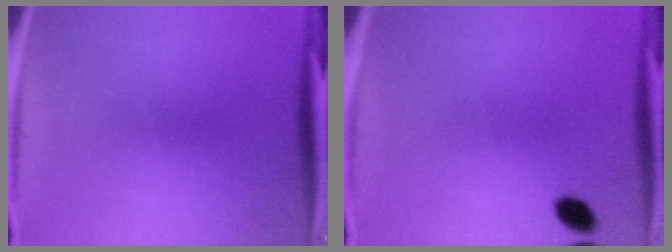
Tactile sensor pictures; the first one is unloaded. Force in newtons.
{"total": 2.7}